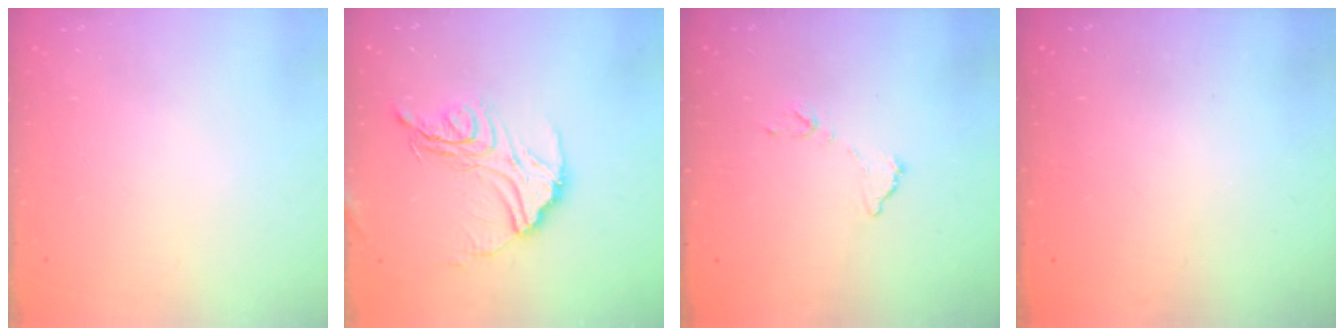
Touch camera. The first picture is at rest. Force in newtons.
{"total": 16.5, "press": 16.5, "slide": 1.2}
{"total": 7.3, "press": 7.3, "slide": 0.5}
{"total": 3.1, "press": 3.1, "slide": 0.1}